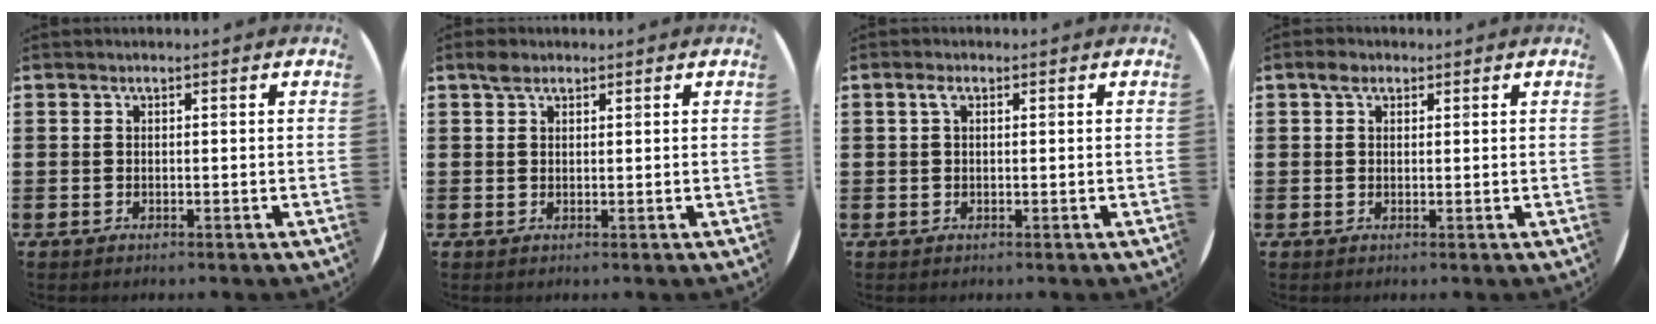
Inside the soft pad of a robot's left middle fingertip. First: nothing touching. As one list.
[{"total": 1.6, "force": [1.2, 0.8, 0.6], "torque": [-0.006, 0.002, 0.021]}, {"total": 1.4, "force": [0.5, 0.7, 1.1], "torque": [-0.025, 0.006, 0.009]}, {"total": 1.8, "force": [1.1, 1.1, 0.9], "torque": [-0.011, 0.004, 0.019]}]